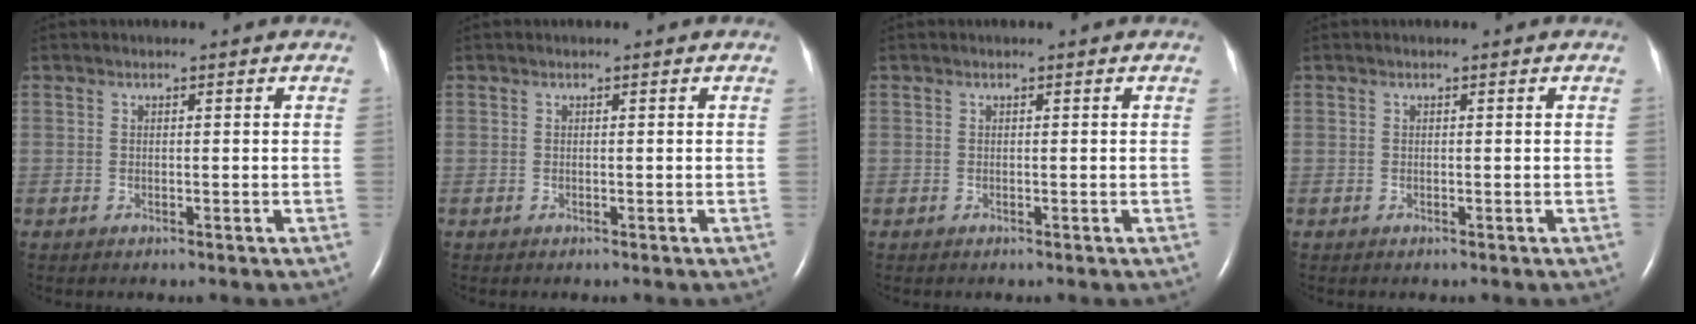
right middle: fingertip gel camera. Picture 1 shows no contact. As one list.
[{"total": 0.0}, {"total": 0.0}, {"total": 0.0}]